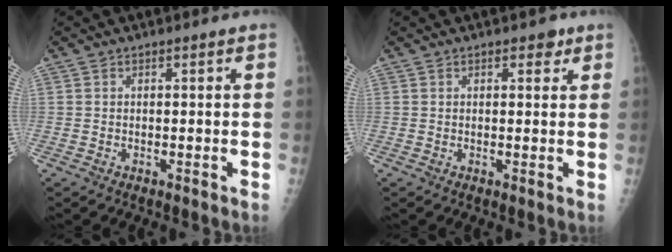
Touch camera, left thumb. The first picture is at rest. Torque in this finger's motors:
{"motor_torque": [-0.04, 0.11, -0.16, -0.07, -0.01]}